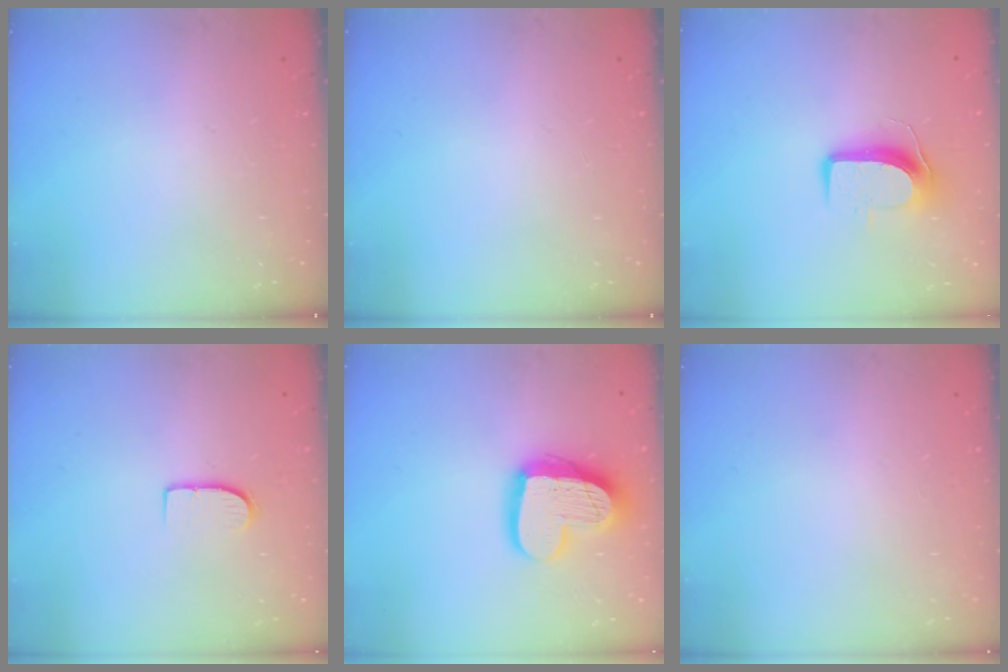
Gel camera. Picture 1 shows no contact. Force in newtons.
{"total": 0.0}
{"total": 8.9, "press": 8.9, "slide": 0.3}
{"total": 6.6, "press": 6.6, "slide": 0.5}
{"total": 17.8, "press": 17.7, "slide": 1.7}
{"total": 0.5, "press": 0.5, "slide": 0.1}